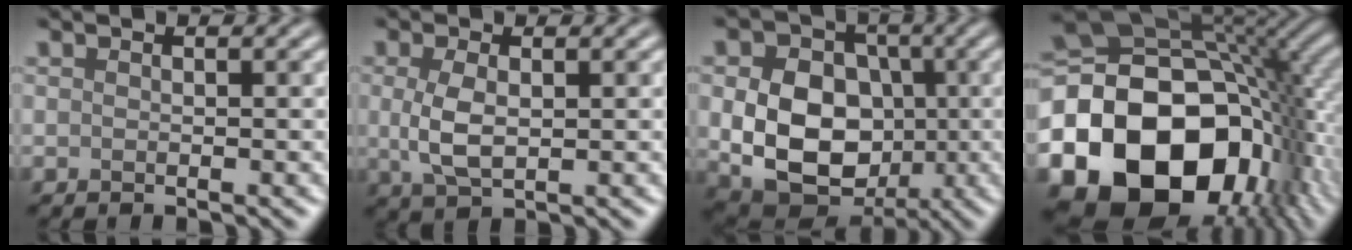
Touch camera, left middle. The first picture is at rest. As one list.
[{"total": 3.3, "force": [0.2, 1.7, 2.9], "torque": [-0.069, -0.001, 0.006]}, {"total": 11.0, "force": [-0.7, 8.5, 7.0], "torque": [-0.108, -0.020, -0.013]}, {"total": 21.5, "force": [-6.1, 15.2, 14.0], "torque": [-0.281, -0.040, -0.087]}]